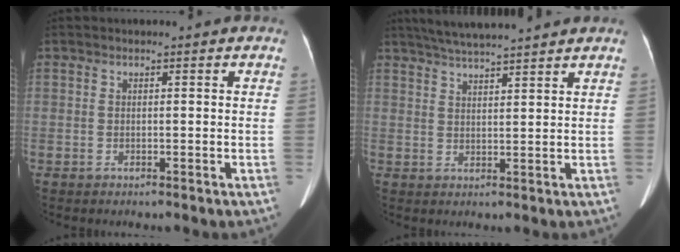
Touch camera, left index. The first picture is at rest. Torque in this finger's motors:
{"motor_torque": [0.07, -1.24, -0.03, -0.06]}